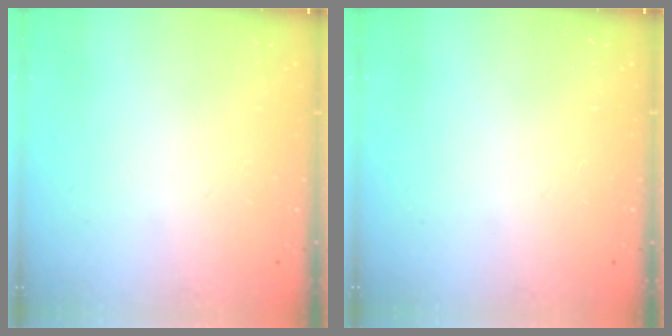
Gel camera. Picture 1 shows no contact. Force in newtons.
{"total": 0.0}